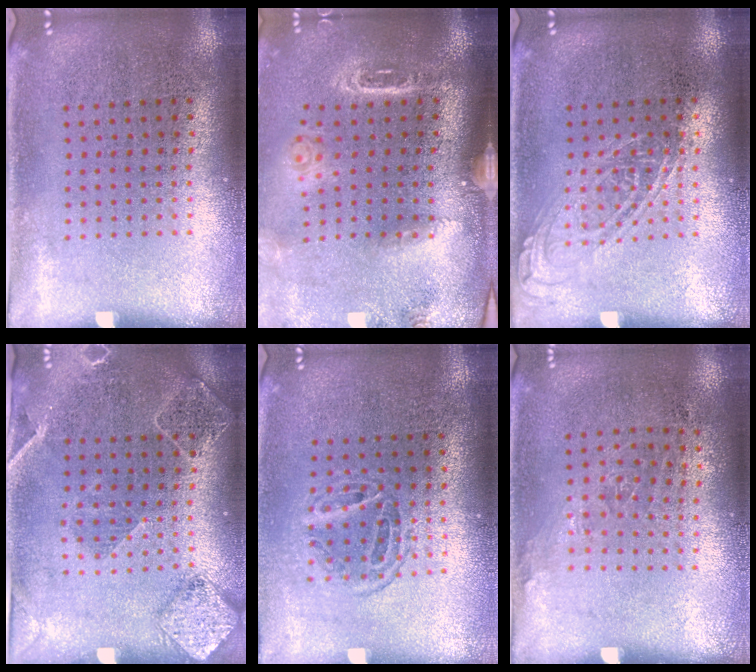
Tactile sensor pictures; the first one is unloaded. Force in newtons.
{"total": 1.9, "press": 1.7, "slide": 0.9}
{"total": 1.0, "press": 1.0, "slide": 0.1}
{"total": 1.7, "press": 1.7, "slide": 0.5}
{"total": 1.3, "press": 1.1, "slide": 0.7}
{"total": 0.9, "press": 0.7, "slide": 0.6}